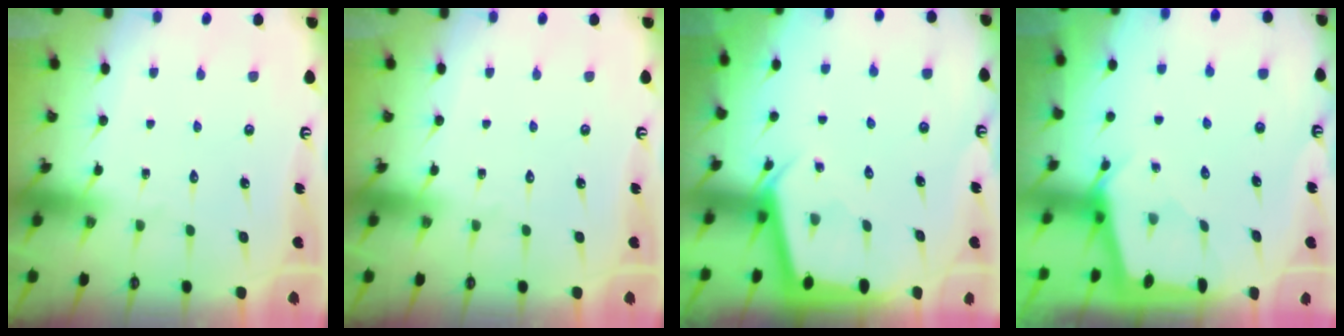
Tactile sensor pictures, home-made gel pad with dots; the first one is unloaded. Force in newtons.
{"total": 0.0}
{"total": 2.9, "press": 2.8, "slide": 0.3}
{"total": 2.2, "press": 2.1, "slide": 0.3}